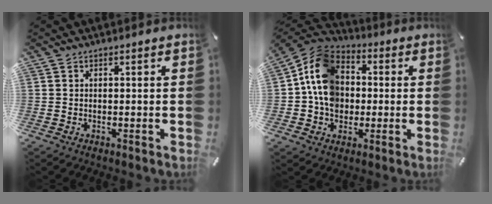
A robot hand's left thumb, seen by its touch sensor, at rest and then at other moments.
{"total": 12.8, "force": [-0.4, 11.0, 6.5], "torque": [-0.150, 0.018, -0.009]}